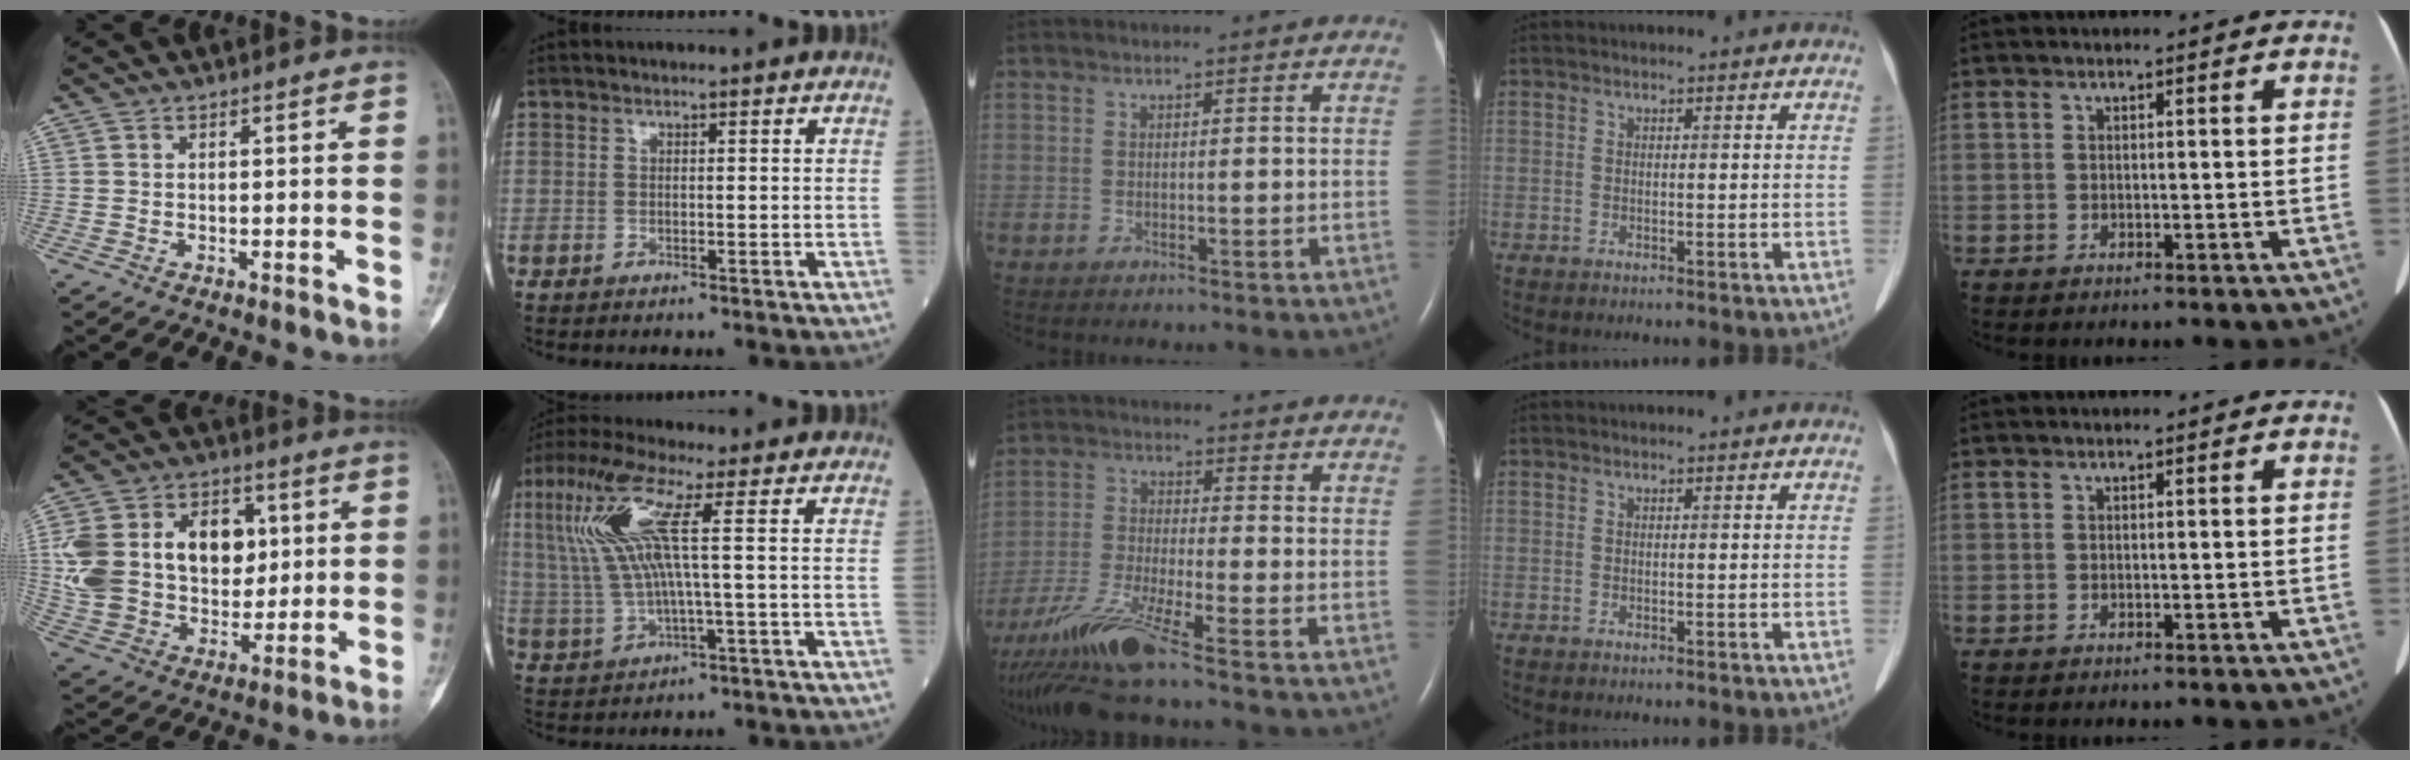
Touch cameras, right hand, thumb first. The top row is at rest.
{"thumb": {"total": 21.8, "force": [4.0, 15.8, 14.4], "torque": [-0.246, 0.010, 0.083]}, "index": {"total": 10.5, "force": [2.7, 0.4, 10.1], "torque": [-0.237, 0.019, 0.056]}, "middle": {"total": 12.1, "force": [-9.0, -0.8, 8.1], "torque": [-0.163, -0.025, -0.168]}}